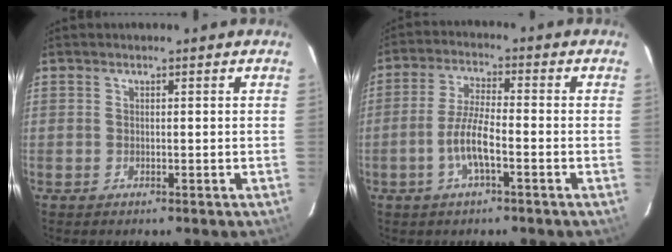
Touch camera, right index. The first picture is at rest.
{"total": 6.6, "force": [-2.7, 1.2, 6.0], "torque": [-0.123, 0.003, -0.053]}